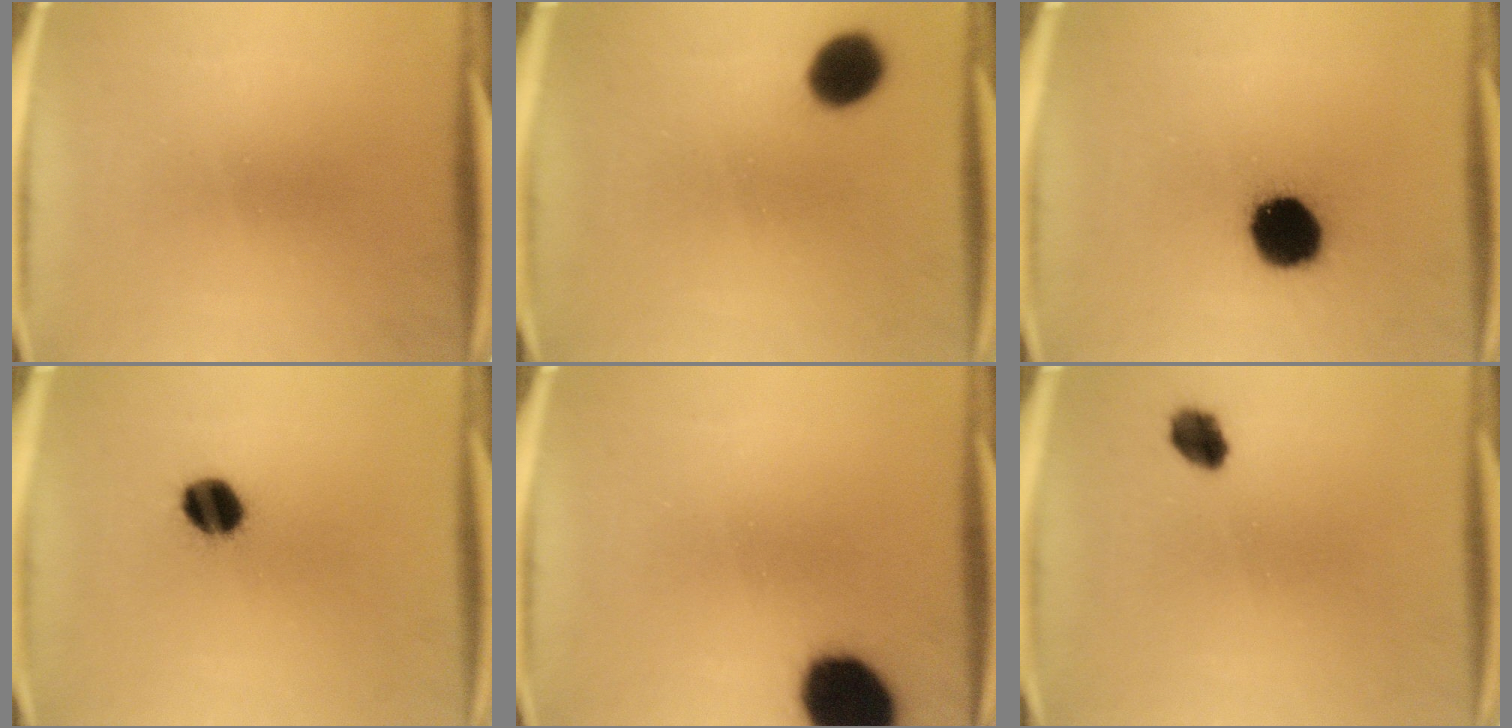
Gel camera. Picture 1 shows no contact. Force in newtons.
{"total": 8.2}
{"total": 15.5}
{"total": 8.2}
{"total": 16.2}
{"total": 4.6}